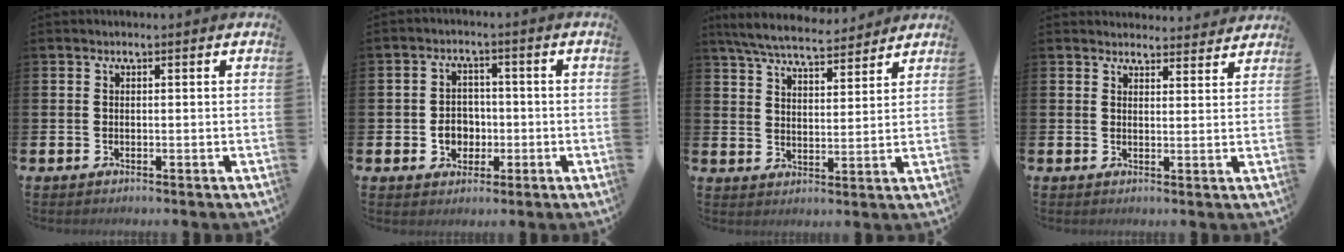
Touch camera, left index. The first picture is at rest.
{"total": 3.9, "force": [-0.8, 3.5, 1.7], "torque": [-0.020, 0.000, -0.024]}
{"total": 7.1, "force": [6.7, 1.1, 2.0], "torque": [-0.057, -0.033, 0.120]}
{"total": 3.2, "force": [3.1, 0.7, -0.2], "torque": [0.008, -0.021, 0.054]}